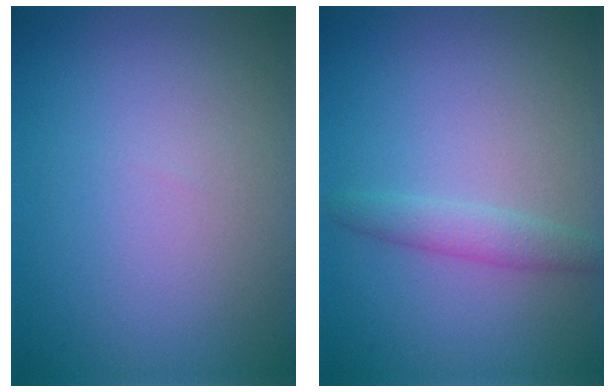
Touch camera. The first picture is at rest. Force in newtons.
{"total": 1.8, "press": 1.8, "slide": 0.1}